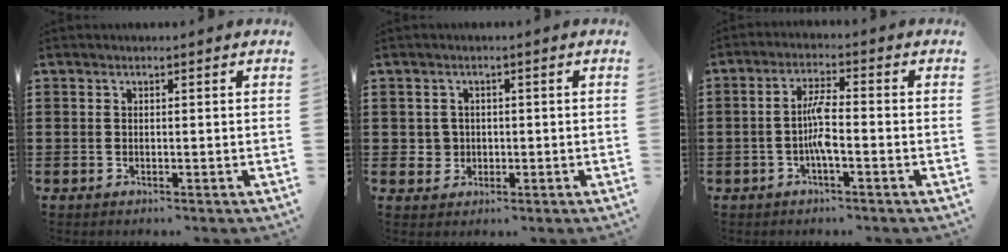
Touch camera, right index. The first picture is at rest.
{"total": 2.2, "force": [-0.1, 2.2, 0.5], "torque": [-0.018, 0.008, -0.005]}
{"total": 4.8, "force": [-1.2, 1.1, 4.6], "torque": [-0.096, 0.003, -0.029]}